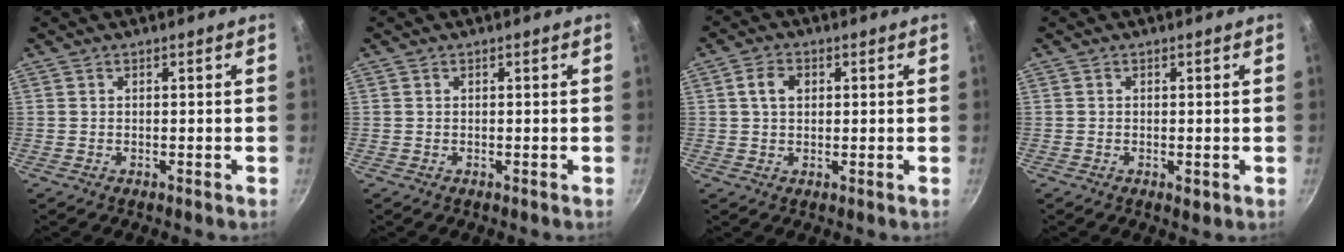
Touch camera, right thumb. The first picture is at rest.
{"total": 0.0}
{"total": 3.9, "force": [1.0, 2.8, 2.6], "torque": [-0.037, 0.005, 0.013]}
{"total": 1.3, "force": [-0.2, 0.8, 1.0], "torque": [-0.015, -0.003, -0.004]}